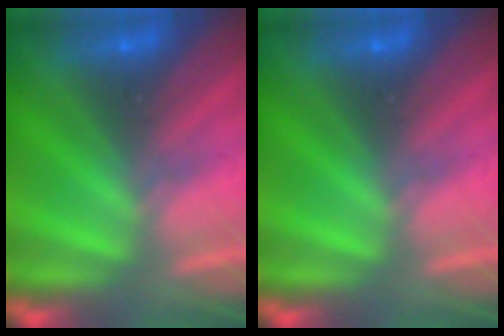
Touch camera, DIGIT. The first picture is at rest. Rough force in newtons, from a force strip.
{"total": 0.0}